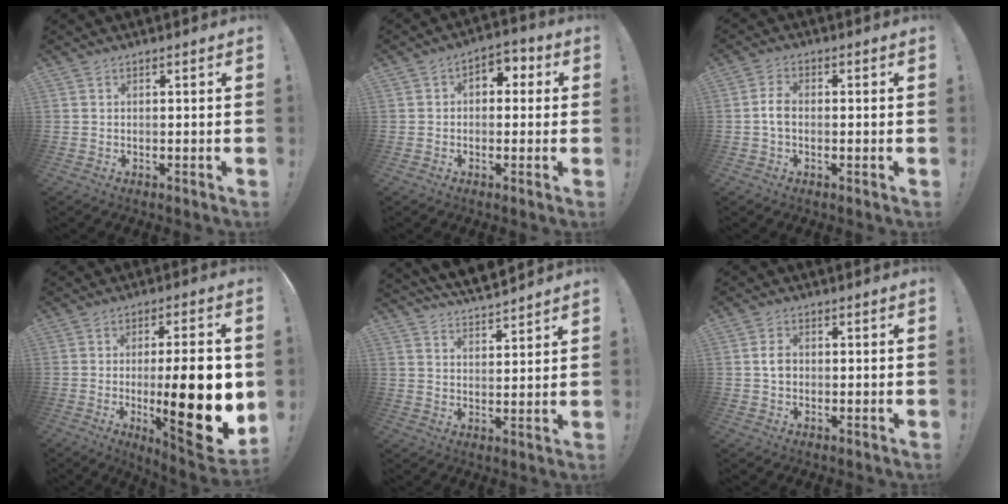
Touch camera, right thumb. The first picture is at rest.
{"total": 4.8, "force": [-0.2, 3.8, 3.0], "torque": [-0.032, 0.011, -0.004]}
{"total": 4.2, "force": [-0.7, 2.5, 3.3], "torque": [-0.064, 0.010, -0.013]}
{"total": 23.1, "force": [-3.1, 5.9, 22.1], "torque": [-0.325, -0.011, -0.039]}
{"total": 6.5, "force": [6.1, 1.5, 1.9], "torque": [-0.036, -0.052, 0.109]}
{"total": 3.3, "force": [-0.2, 2.5, 2.1], "torque": [-0.031, 0.004, -0.005]}